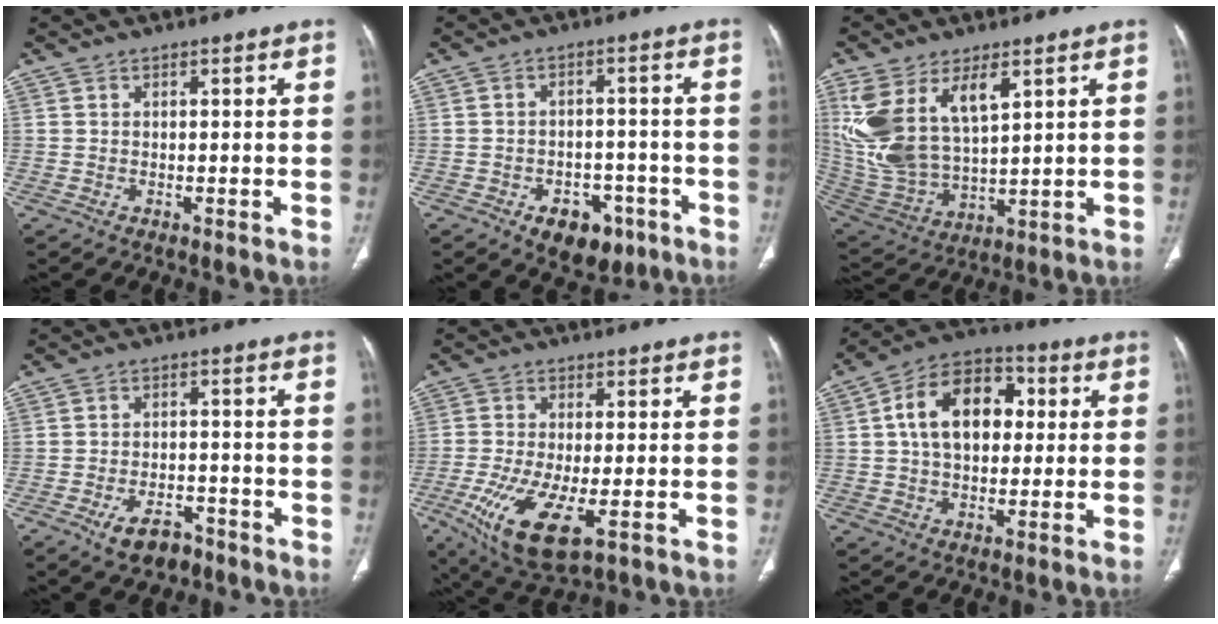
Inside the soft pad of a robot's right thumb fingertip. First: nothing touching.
{"total": 8.8, "force": [-4.7, 5.7, 4.7], "torque": [-0.034, 0.028, -0.059]}
{"total": 16.7, "force": [7.1, 8.4, 12.6], "torque": [-0.249, -0.025, 0.158]}
{"total": 6.2, "force": [-4.1, 3.3, 3.3], "torque": [-0.049, 0.026, -0.062]}
{"total": 12.8, "force": [-4.4, 4.3, 11.2], "torque": [-0.233, -0.020, -0.067]}
{"total": 15.1, "force": [2.6, 10.0, 11.1], "torque": [-0.154, 0.020, 0.033]}